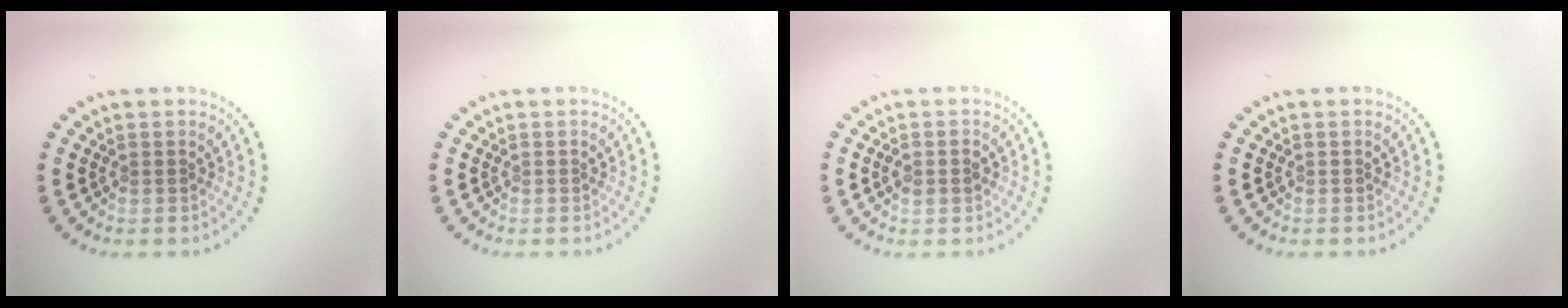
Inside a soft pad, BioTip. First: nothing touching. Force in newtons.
{"total": 0.0}
{"total": 1.3, "press": 1.3, "slide": 0.1}
{"total": 0.0}